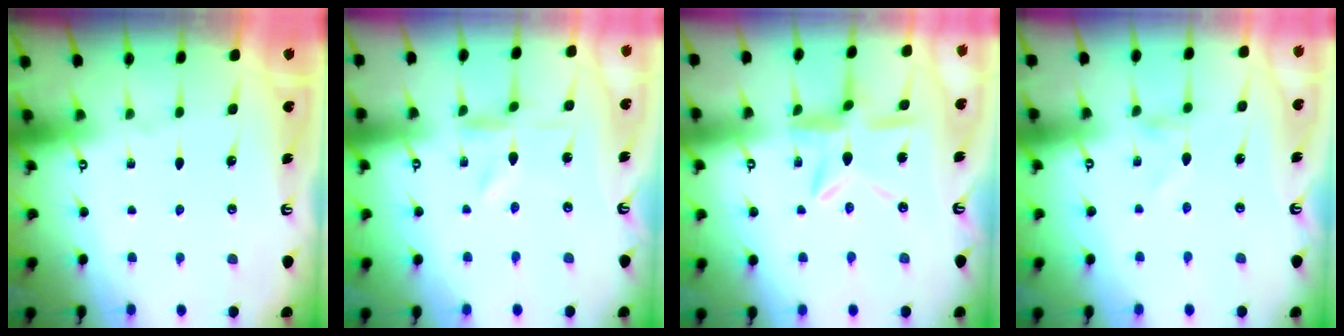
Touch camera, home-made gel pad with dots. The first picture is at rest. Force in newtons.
{"total": 0.0}
{"total": 9.6, "press": 9.5, "slide": 0.9}
{"total": 0.7, "press": 0.7, "slide": 0.2}